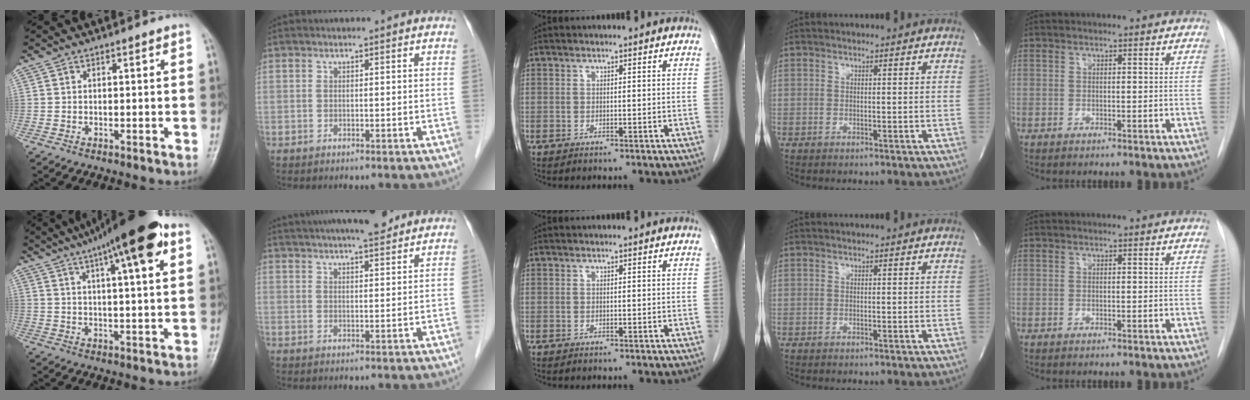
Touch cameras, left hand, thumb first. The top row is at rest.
{"thumb": {"total": 17.4, "force": [9.3, 3.6, 14.3], "torque": [-0.211, 0.001, 0.138]}, "index": {"total": 12.1, "force": [10.5, 1.6, 5.9], "torque": [-0.094, 0.023, 0.151]}}